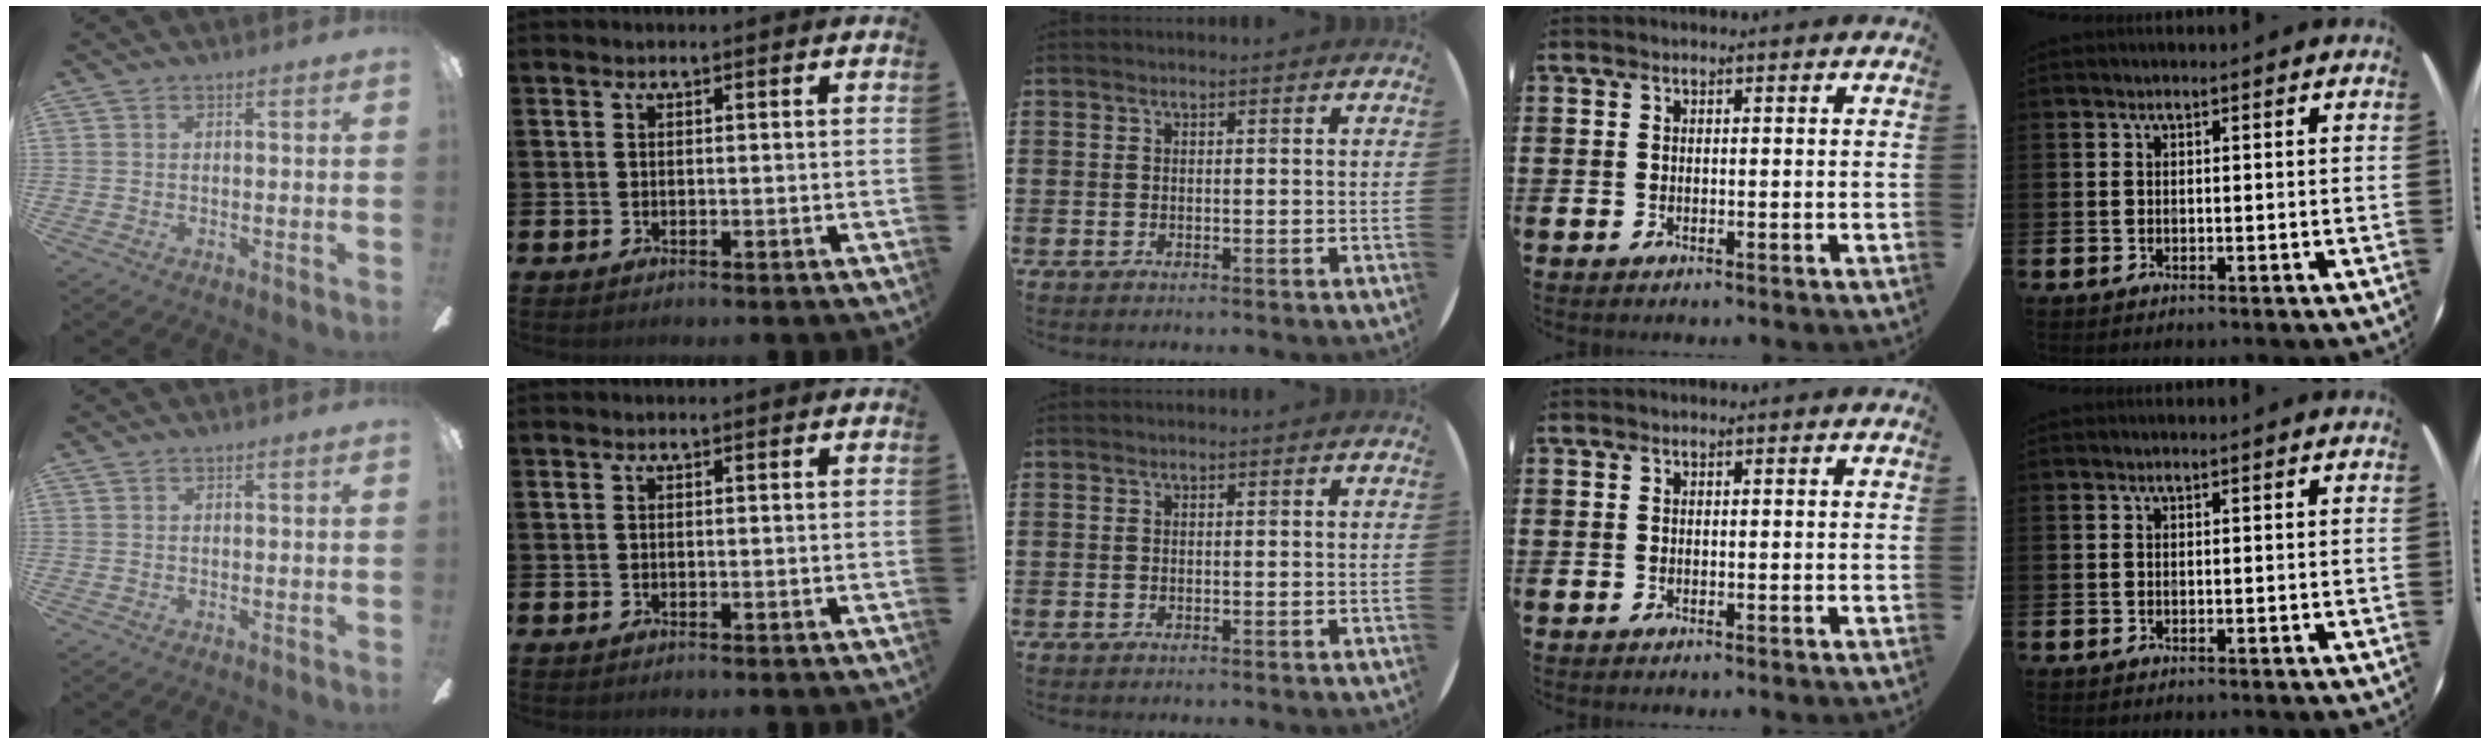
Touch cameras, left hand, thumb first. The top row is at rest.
{}